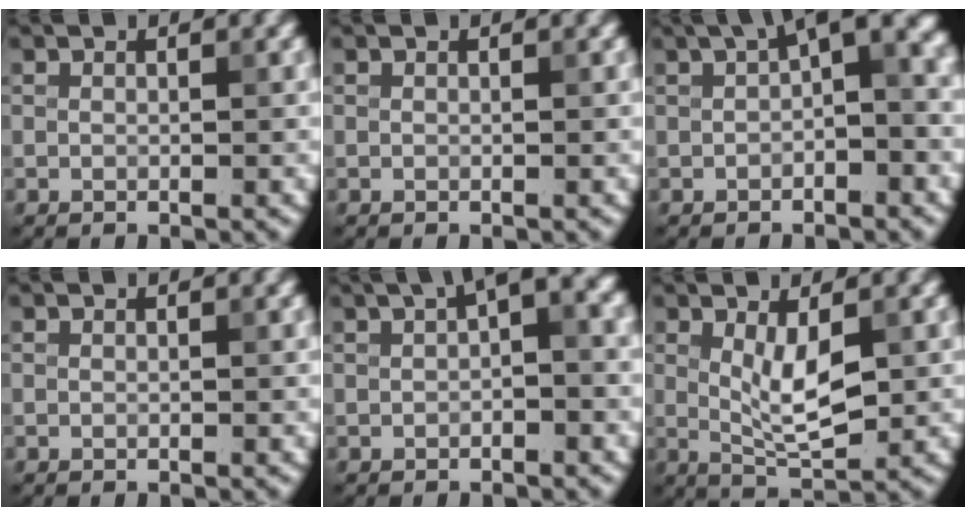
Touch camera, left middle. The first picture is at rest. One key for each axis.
{"total": 0.0}
{"total": 5.7, "fx": 1.3, "fy": 2.3, "fz": 5.0, "tx": -0.055, "ty": 0.019, "tz": 0.010}
{"total": 0.0}
{"total": 3.7, "fx": 1.2, "fy": 1.2, "fz": 3.3, "tx": -0.038, "ty": 0.017, "tz": 0.009}
{"total": 4.0, "fx": 0.7, "fy": 1.3, "fz": 3.7, "tx": -0.072, "ty": -0.008, "tz": 0.018}